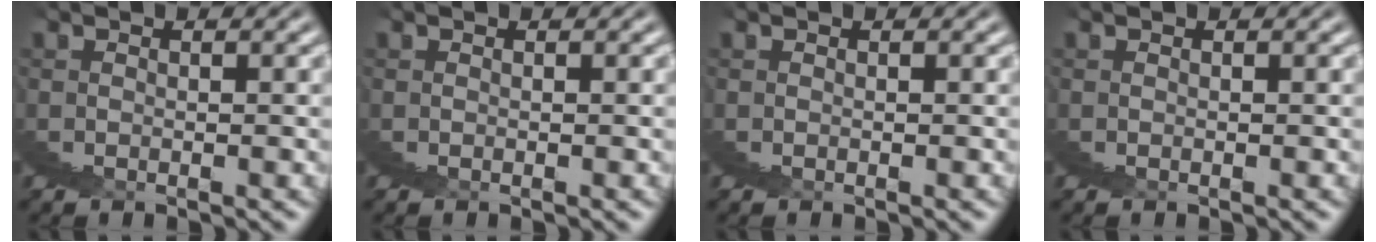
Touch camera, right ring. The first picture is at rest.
{"total": 0.0}
{"total": 0.0}
{"total": 0.0}